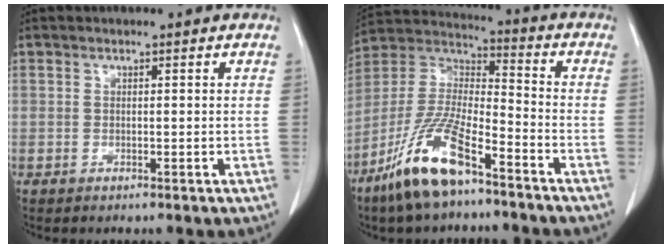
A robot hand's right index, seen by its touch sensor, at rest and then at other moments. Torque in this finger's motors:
{"motor_torque": [1.26, -0.88, 0.41, 0.21]}